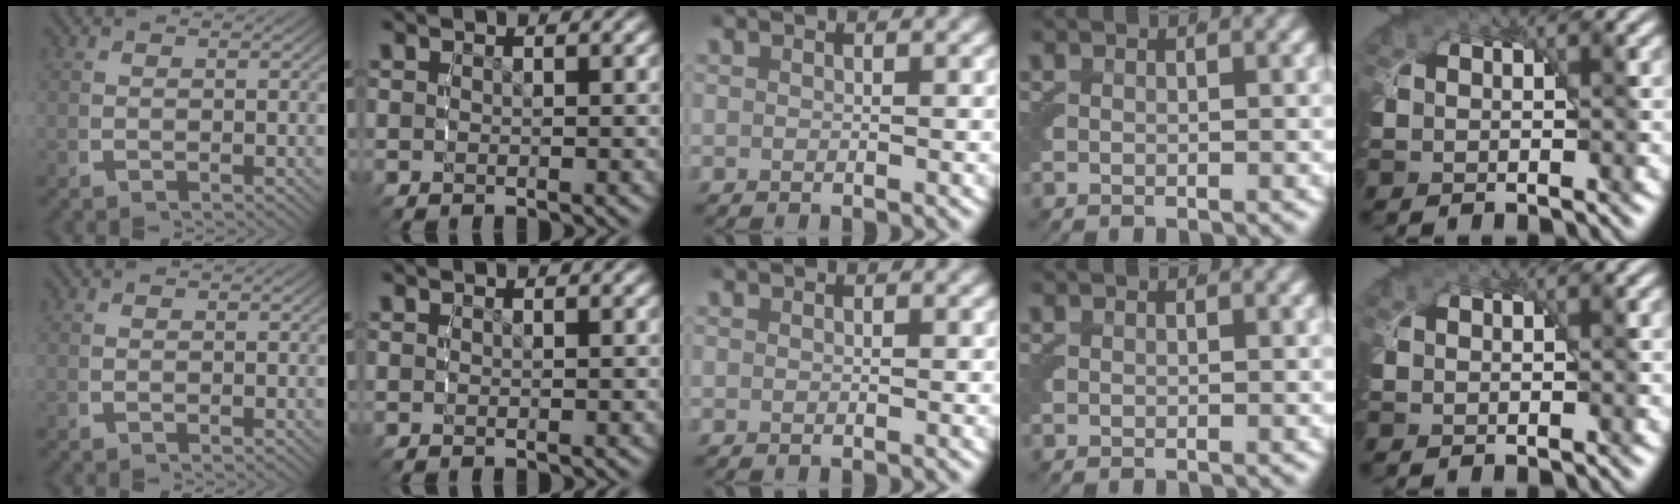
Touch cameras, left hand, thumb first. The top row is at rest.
{}